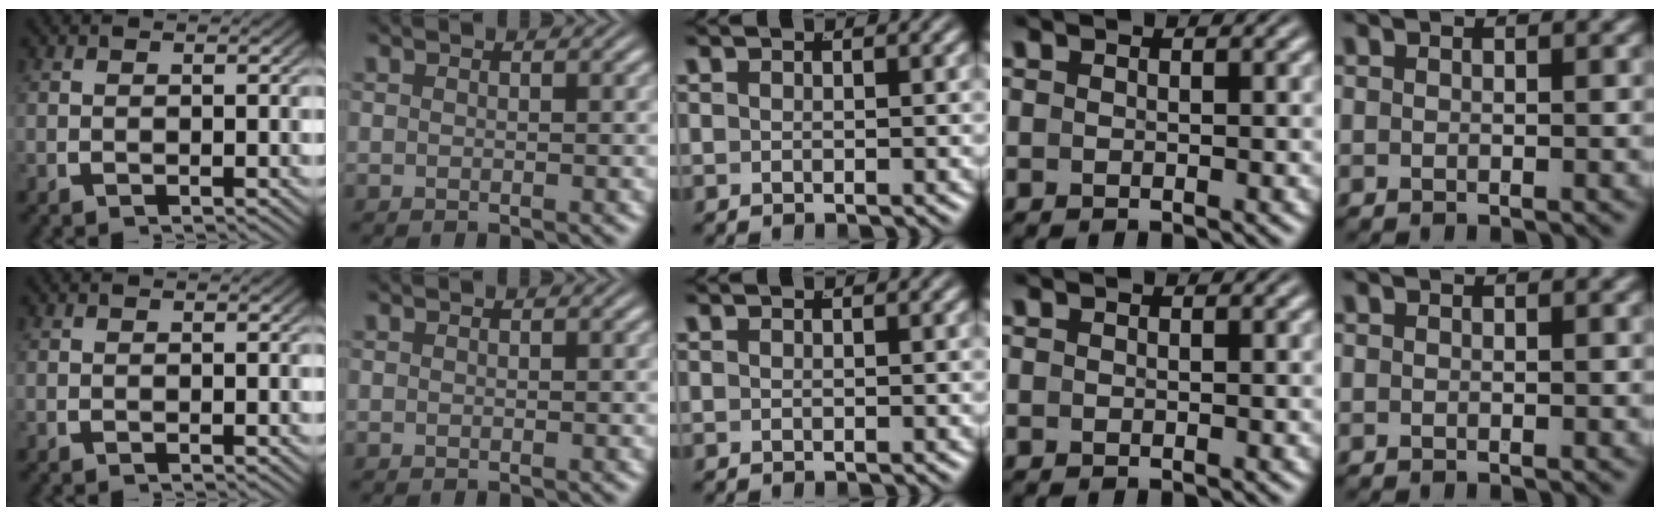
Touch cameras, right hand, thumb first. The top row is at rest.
{}